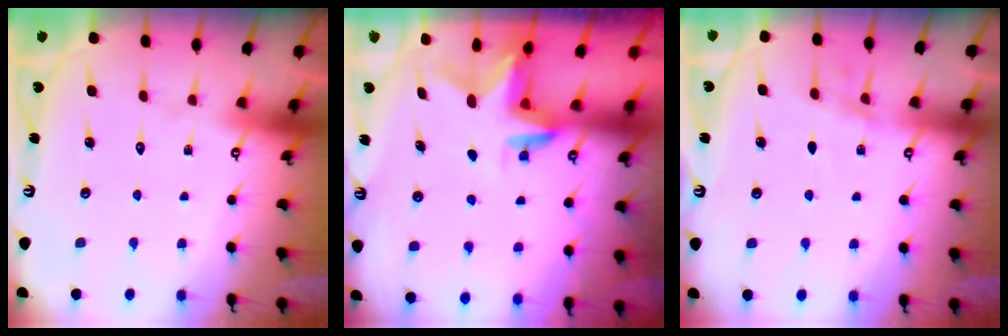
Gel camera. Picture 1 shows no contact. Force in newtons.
{"total": 3.0, "press": 2.9, "slide": 0.2}
{"total": 5.1, "press": 5.0, "slide": 1.3}